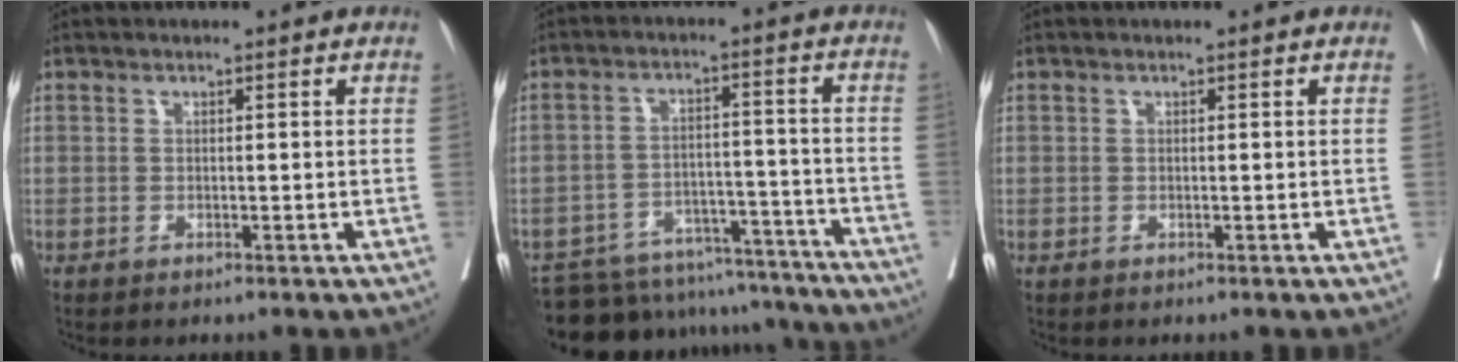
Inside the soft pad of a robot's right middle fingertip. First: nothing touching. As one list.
[{"total": 19.5, "force": [-18.1, 5.8, 4.1], "torque": [-0.072, 0.021, -0.241]}, {"total": 0.0}]